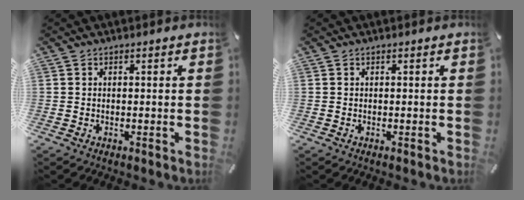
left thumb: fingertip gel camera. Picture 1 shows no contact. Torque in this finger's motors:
{"motor_torque": [0.00, 0.00, 0.00, 0.00, 0.00]}